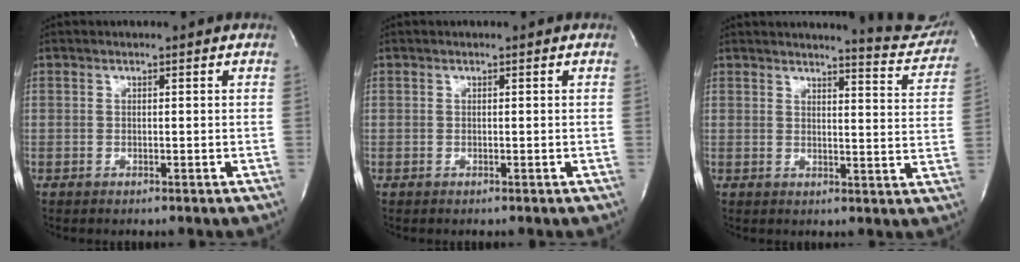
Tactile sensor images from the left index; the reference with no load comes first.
{"total": 0.0}
{"total": 9.9, "force": [9.8, 0.4, 1.5], "torque": [-0.011, -0.062, 0.094]}